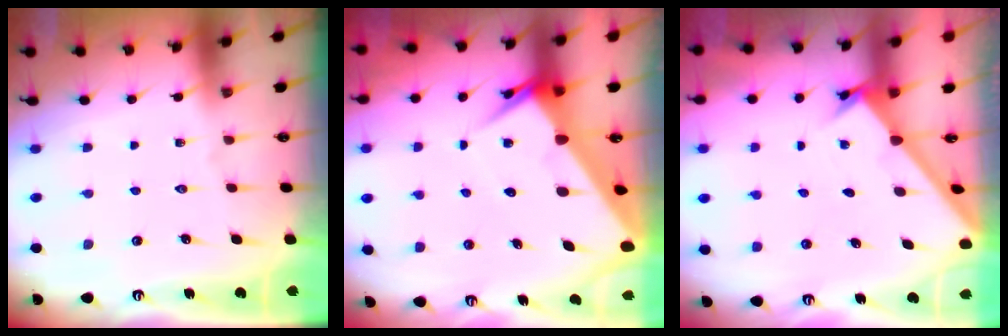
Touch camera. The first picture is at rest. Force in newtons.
{"total": 7.7, "press": 7.6, "slide": 1.0}
{"total": 1.7, "press": 1.7, "slide": 0.1}